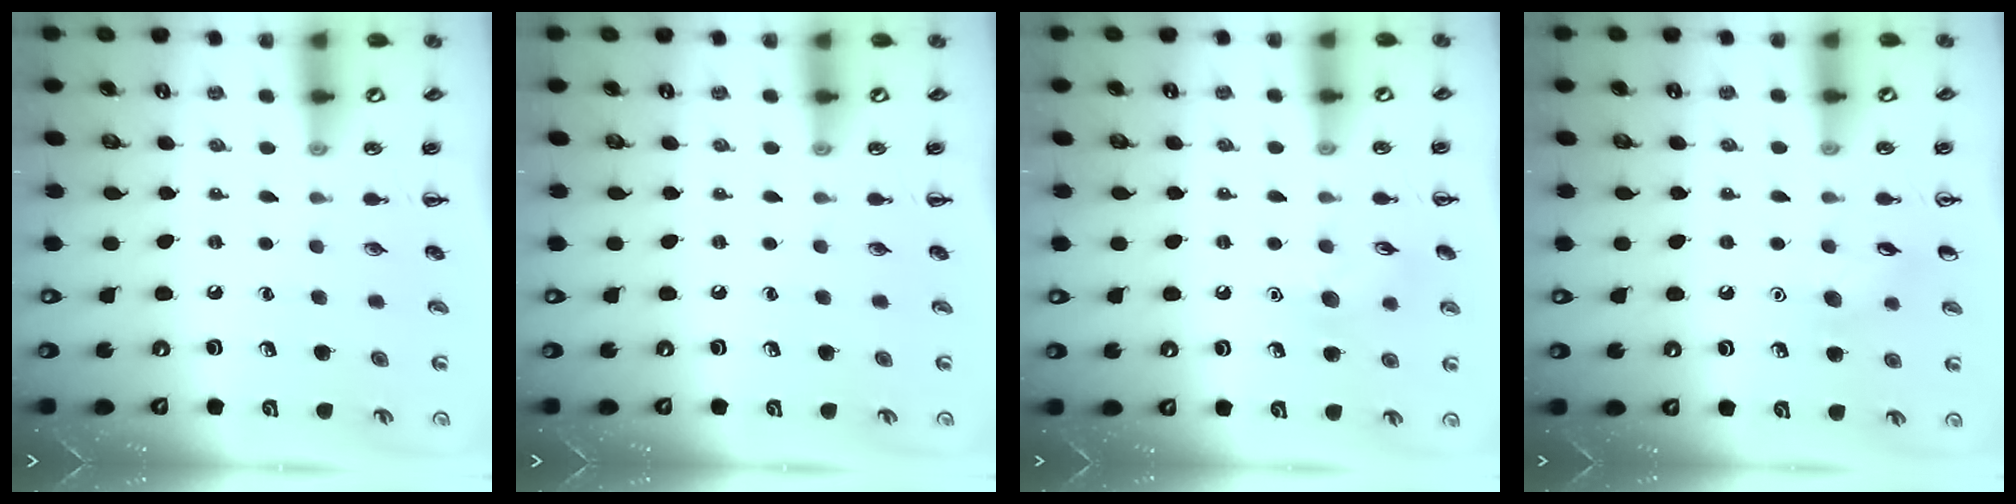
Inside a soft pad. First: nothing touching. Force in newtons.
{"total": 0.0}
{"total": 7.8, "press": 7.6, "slide": 1.3}
{"total": 7.0, "press": 6.7, "slide": 2.2}